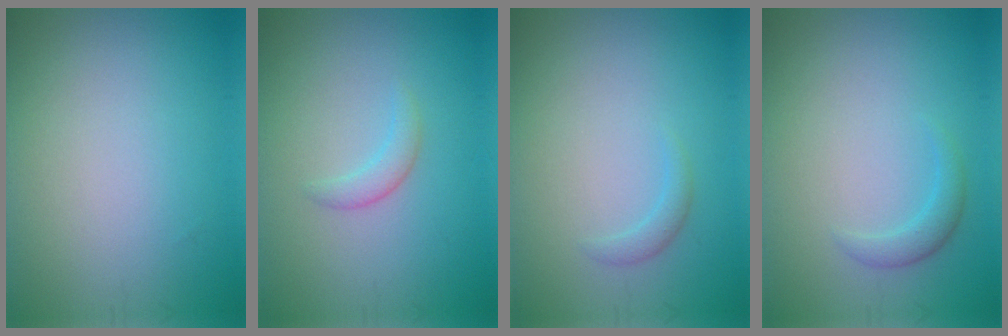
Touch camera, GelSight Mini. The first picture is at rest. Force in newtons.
{"total": 1.4, "press": 1.4, "slide": 0.2}
{"total": 1.1, "press": 1.1, "slide": 0.1}
{"total": 1.6, "press": 1.6, "slide": 0.1}